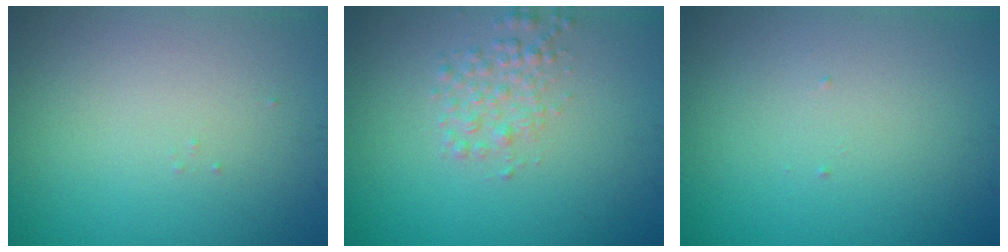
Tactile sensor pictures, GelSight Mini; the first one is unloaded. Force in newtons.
{"total": 2.1, "press": 2.1, "slide": 0.0}
{"total": 0.0}